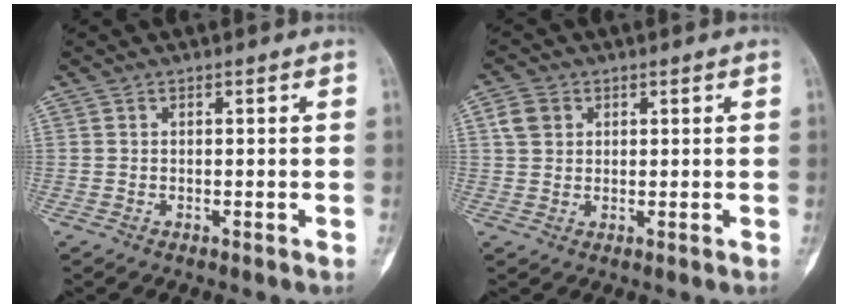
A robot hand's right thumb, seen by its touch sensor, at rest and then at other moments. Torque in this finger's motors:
{"motor_torque": [-0.75, 0.52, 0.22, -0.33, 0.07]}